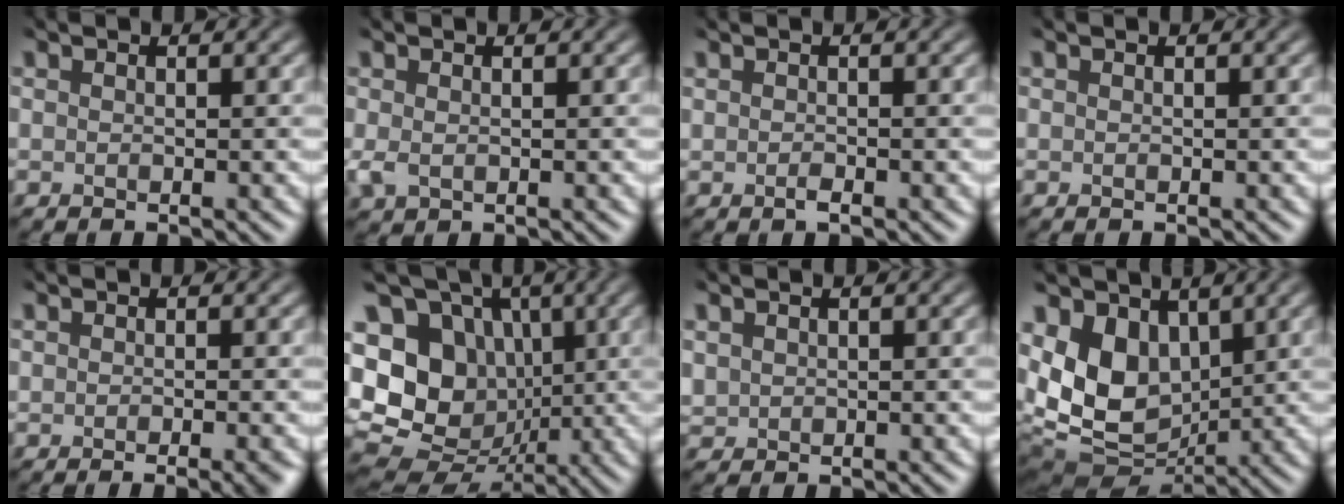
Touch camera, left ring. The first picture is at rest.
{"total": 1.2, "force": [0.2, 0.8, 0.9], "torque": [-0.029, 0.000, 0.008]}
{"total": 0.8, "force": [-0.2, 0.2, 0.7], "torque": [-0.016, -0.005, 0.000]}
{"total": 0.0}
{"total": 2.2, "force": [-0.2, 0.7, 2.1], "torque": [-0.022, -0.003, -0.002]}
{"total": 16.4, "force": [0.2, 14.0, 8.4], "torque": [-0.185, 0.029, -0.012]}
{"total": 1.1, "force": [0.5, 0.8, 0.6], "torque": [-0.019, 0.002, 0.018]}
{"total": 8.8, "force": [0.8, 6.1, 6.4], "torque": [-0.135, -0.011, 0.019]}